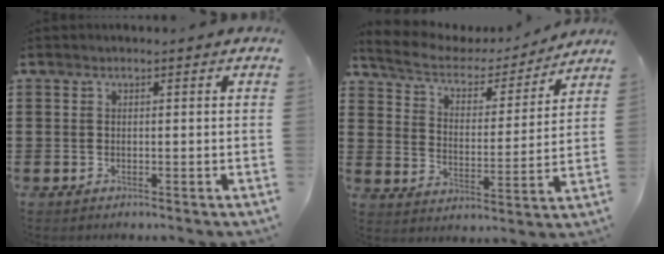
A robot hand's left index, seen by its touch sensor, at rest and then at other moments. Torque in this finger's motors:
{"motor_torque": [2.14, 0.00, 0.19, 0.03]}